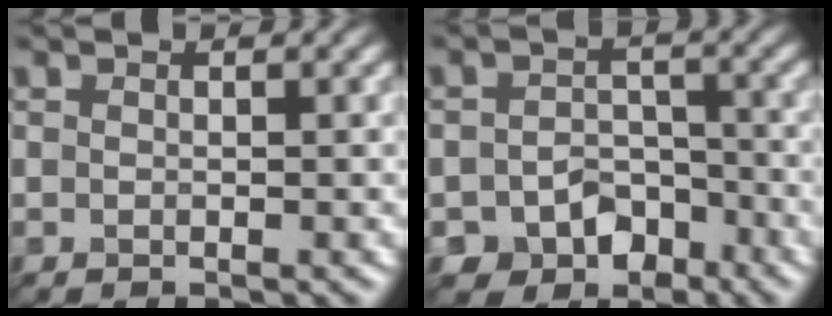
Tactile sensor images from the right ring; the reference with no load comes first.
{"total": 3.0, "force": [-2.5, 1.7, 0.0], "torque": [-0.009, 0.006, -0.022]}